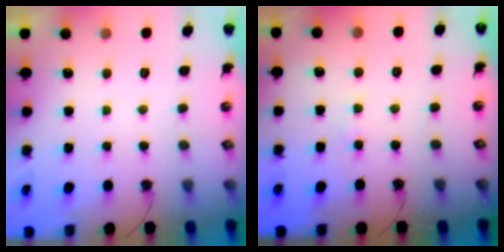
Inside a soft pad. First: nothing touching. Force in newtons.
{"total": 1.9, "press": 1.9, "slide": 0.2}